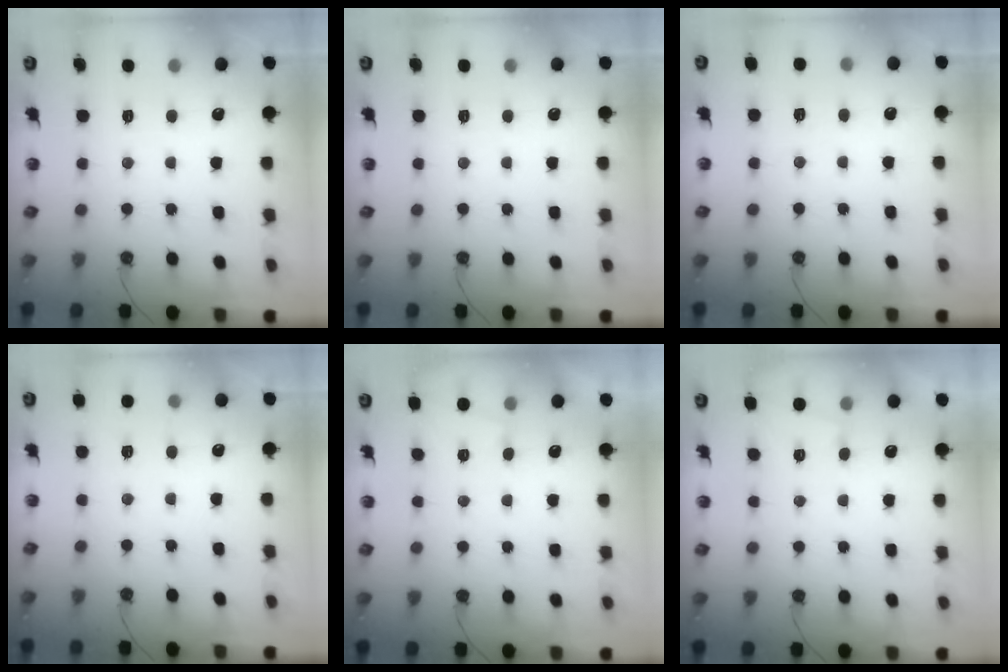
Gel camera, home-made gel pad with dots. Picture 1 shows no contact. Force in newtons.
{"total": 0.0}
{"total": 4.4, "press": 3.8, "slide": 2.3}
{"total": 4.3, "press": 4.3, "slide": 0.3}
{"total": 6.2, "press": 0.1, "slide": 6.2}
{"total": 6.2, "press": 0.1, "slide": 6.2}